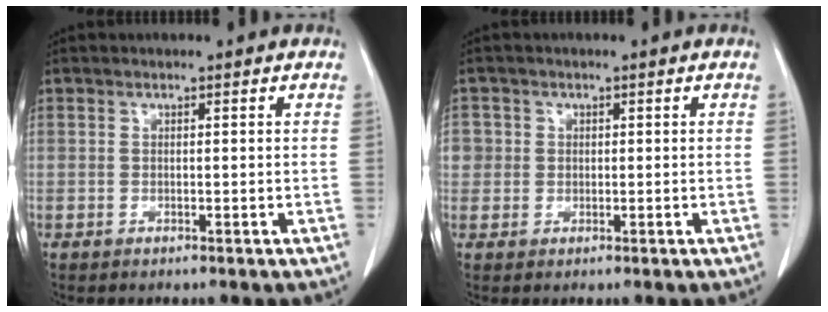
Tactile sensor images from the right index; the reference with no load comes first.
{"total": 2.8, "force": [0.3, 2.7, 0.2], "torque": [0.013, 0.008, 0.009]}